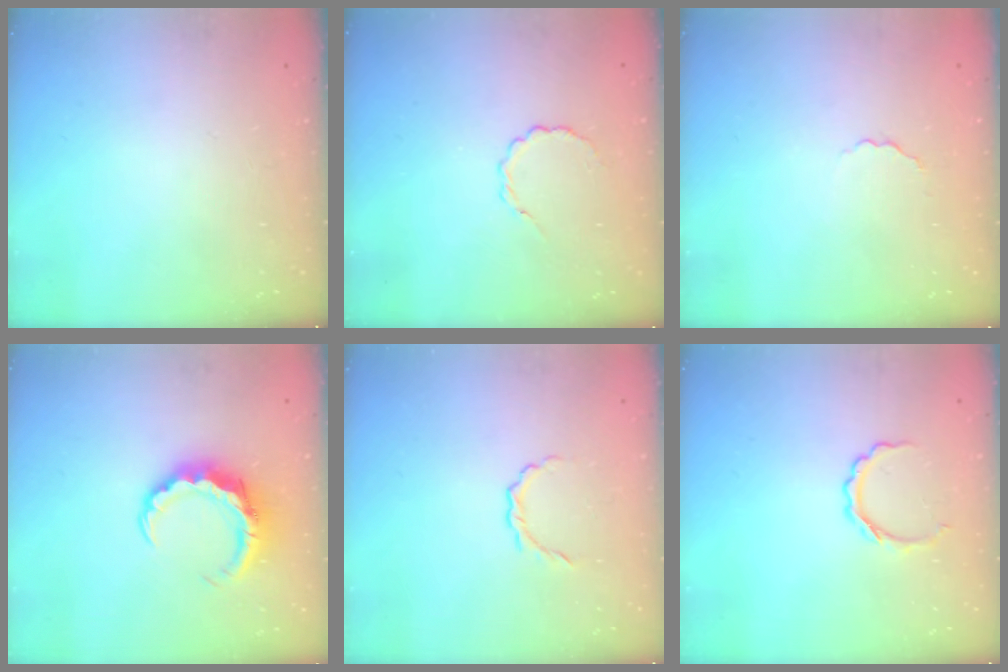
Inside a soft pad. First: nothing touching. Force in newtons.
{"total": 2.6, "press": 2.5, "slide": 0.9}
{"total": 2.4, "press": 2.3, "slide": 0.7}
{"total": 7.2, "press": 7.2, "slide": 1.0}
{"total": 4.1, "press": 3.9, "slide": 1.2}
{"total": 5.6, "press": 5.6, "slide": 0.5}